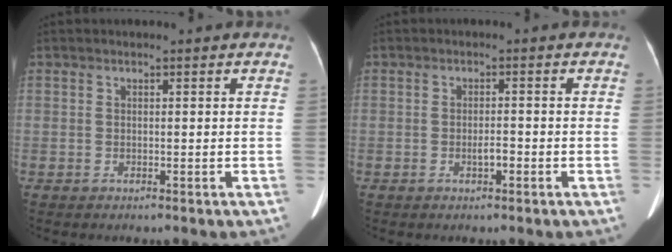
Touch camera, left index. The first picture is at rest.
{"total": 1.7, "force": [-0.8, 0.5, 1.4], "torque": [-0.025, 0.002, -0.011]}